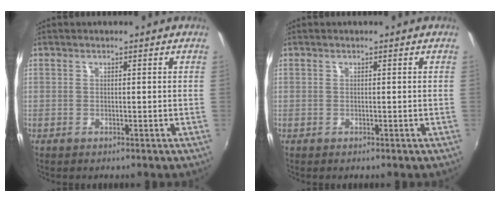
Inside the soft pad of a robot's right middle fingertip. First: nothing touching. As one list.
[{"total": 0.0}]